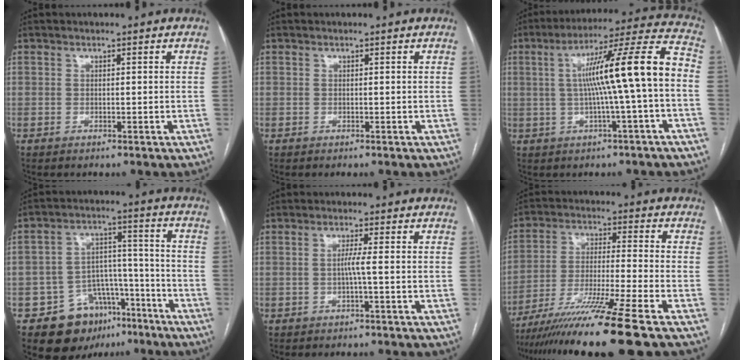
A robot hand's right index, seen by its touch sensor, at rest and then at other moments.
{"total": 0.0}
{"total": 14.5, "force": [-0.6, -0.7, 14.5], "torque": [-0.220, 0.028, -0.011]}
{"total": 12.7, "force": [-7.9, 8.7, 4.8], "torque": [-0.057, 0.054, -0.110]}
{"total": 1.9, "force": [-0.4, -0.6, 1.8], "torque": [-0.035, 0.000, -0.008]}
{"total": 15.4, "force": [-11.6, -2.6, 9.8], "torque": [-0.184, -0.042, -0.199]}